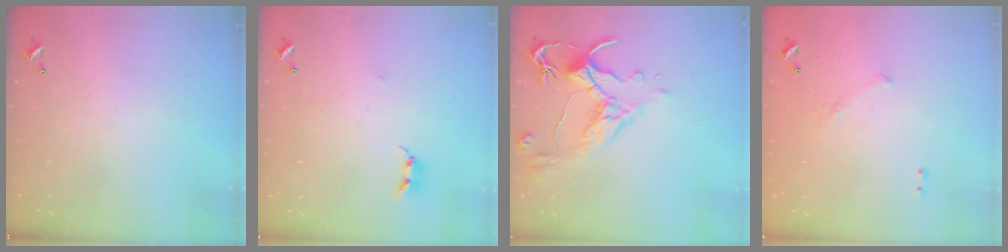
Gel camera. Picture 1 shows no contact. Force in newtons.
{"total": 2.4, "press": 2.4, "slide": 0.2}
{"total": 3.1, "press": 2.7, "slide": 1.4}
{"total": 5.9, "press": 5.9, "slide": 0.8}